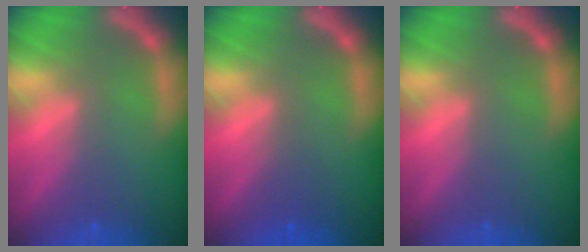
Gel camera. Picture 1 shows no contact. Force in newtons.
{"total": 1.5}
{"total": 0.0}